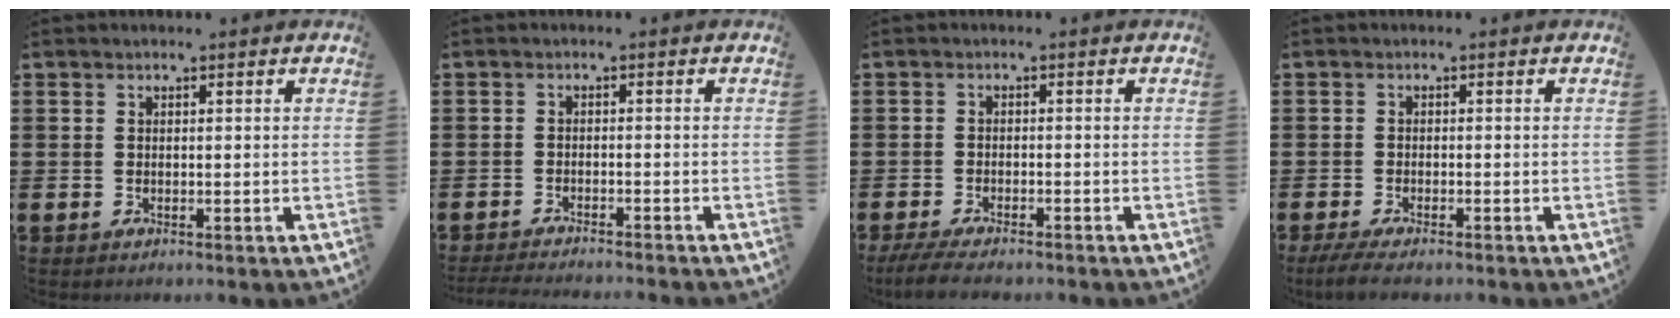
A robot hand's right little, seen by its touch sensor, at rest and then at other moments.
{"total": 1.8, "force": [-1.7, -0.2, 0.4], "torque": [-0.006, 0.002, -0.035]}
{"total": 2.7, "force": [-2.3, 0.4, 1.4], "torque": [-0.029, 0.001, -0.046]}
{"total": 2.0, "force": [-1.5, 0.3, 1.3], "torque": [-0.028, 0.000, -0.031]}